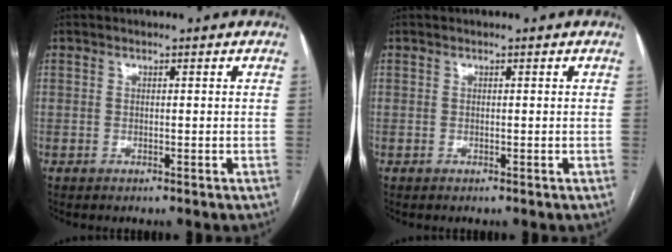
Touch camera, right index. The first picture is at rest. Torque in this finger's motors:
{"motor_torque": [0.00, 0.00, 0.00, 0.01]}